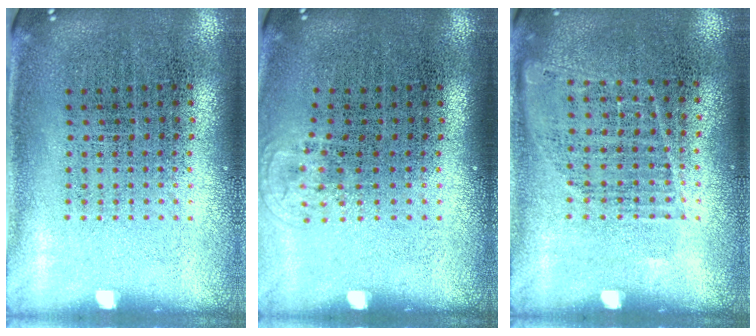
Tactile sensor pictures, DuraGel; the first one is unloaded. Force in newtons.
{"total": 0.6, "press": 0.5, "slide": 0.3}
{"total": 0.9, "press": 0.8, "slide": 0.4}